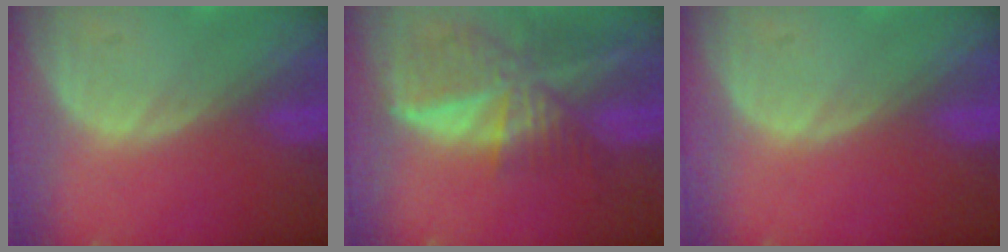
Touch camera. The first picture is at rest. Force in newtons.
{"total": 9.2, "press": 8.0, "slide": 4.6}
{"total": 0.0}